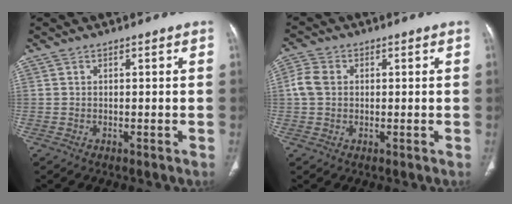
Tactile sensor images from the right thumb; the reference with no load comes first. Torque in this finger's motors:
{"motor_torque": [-0.09, 0.10, 0.03, -0.04, 0.02]}